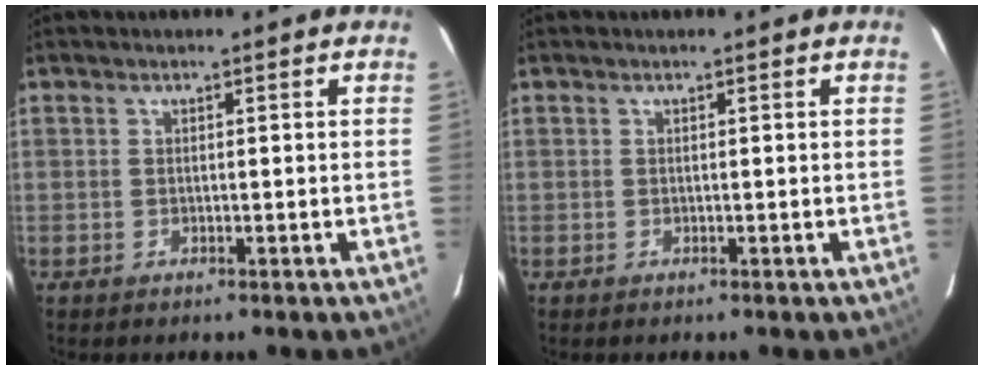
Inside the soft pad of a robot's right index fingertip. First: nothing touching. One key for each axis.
{"total": 0.0}